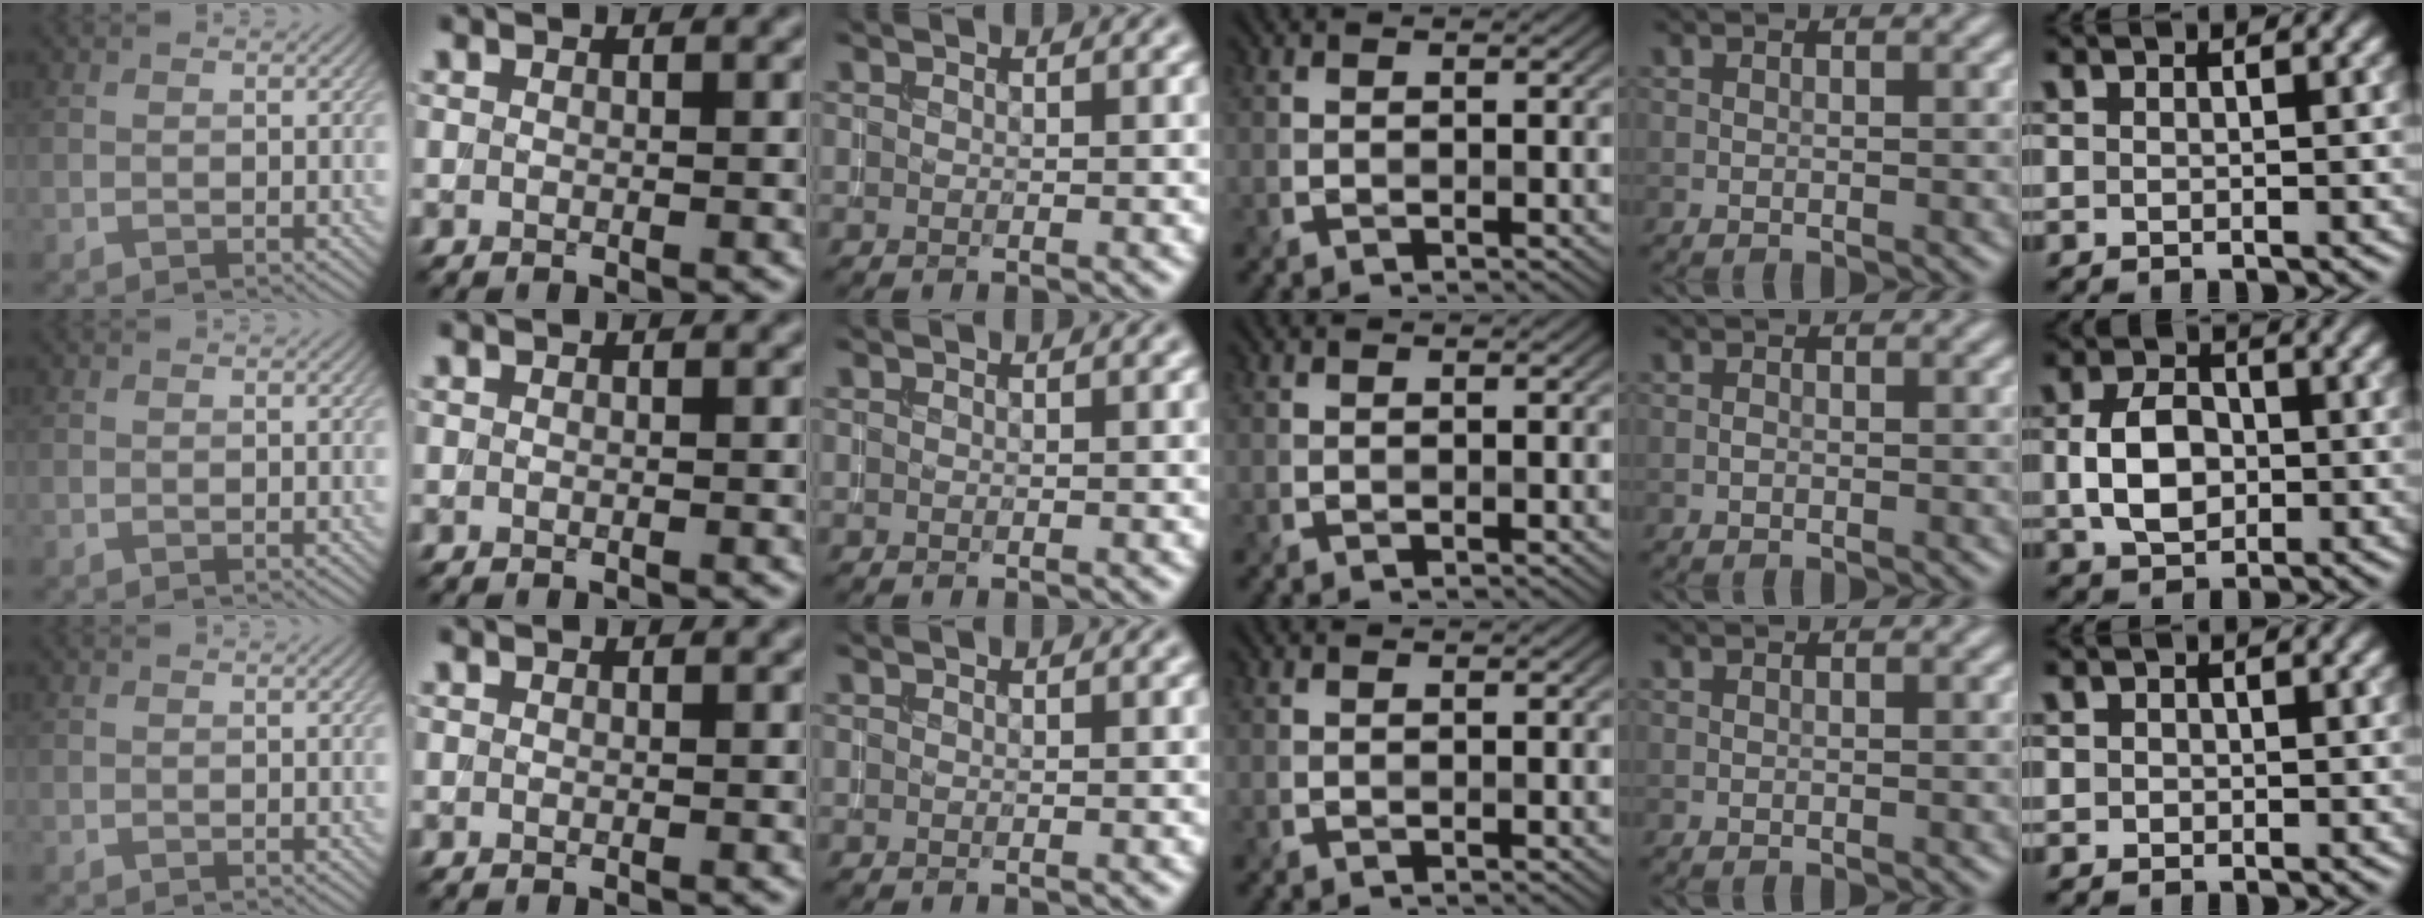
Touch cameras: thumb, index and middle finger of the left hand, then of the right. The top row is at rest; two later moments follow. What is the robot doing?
{"motion": "extract", "object": "drawer"}